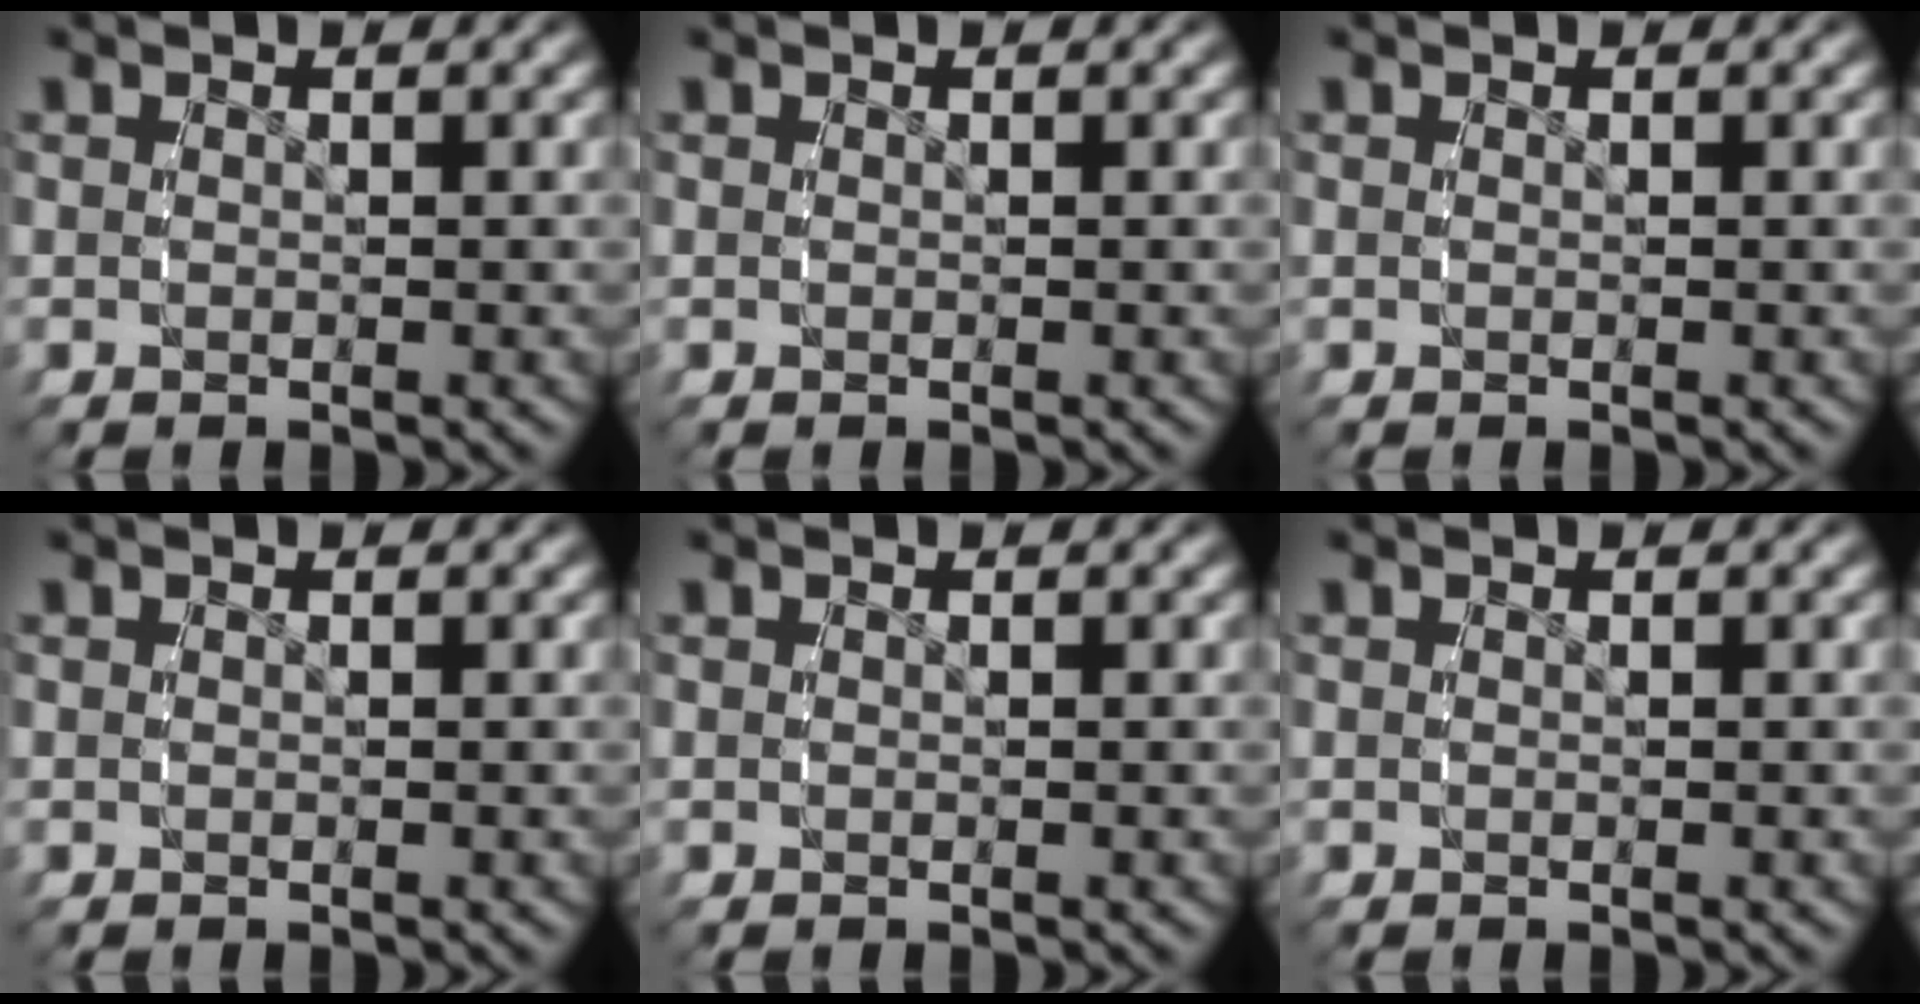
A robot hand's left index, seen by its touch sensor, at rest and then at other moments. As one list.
[{"total": 0.0}, {"total": 0.0}, {"total": 0.0}, {"total": 0.0}, {"total": 0.0}]